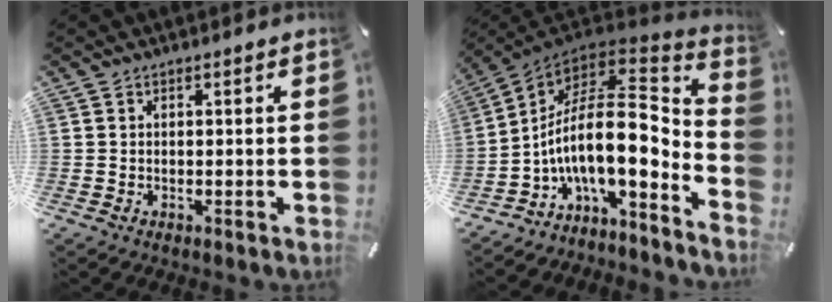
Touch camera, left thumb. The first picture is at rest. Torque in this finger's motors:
{"motor_torque": [-0.46, 3.21, 1.91, 0.85, 0.33]}